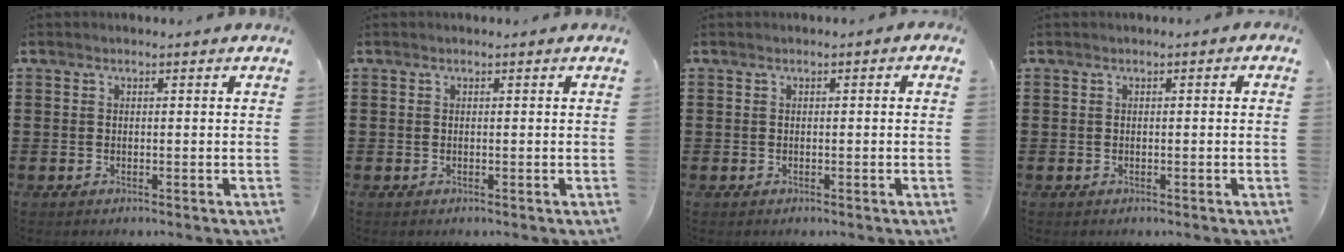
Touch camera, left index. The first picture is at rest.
{"total": 0.0}
{"total": 0.6, "force": [-0.4, 0.4, 0.1], "torque": [-0.003, 0.001, -0.010]}
{"total": 0.6, "force": [-0.4, 0.4, 0.1], "torque": [-0.003, 0.001, -0.010]}